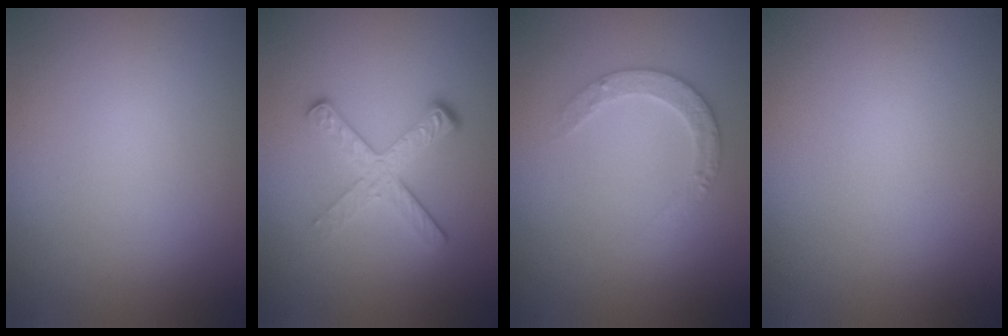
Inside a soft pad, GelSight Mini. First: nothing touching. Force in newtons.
{"total": 3.9, "press": 2.6, "slide": 2.9}
{"total": 2.4, "press": 2.3, "slide": 0.5}
{"total": 0.0}